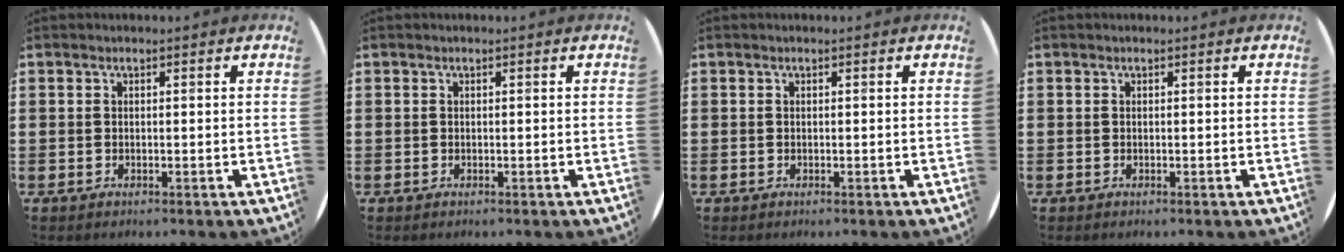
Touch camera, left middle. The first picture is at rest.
{"total": 0.0}
{"total": 0.0}
{"total": 0.0}